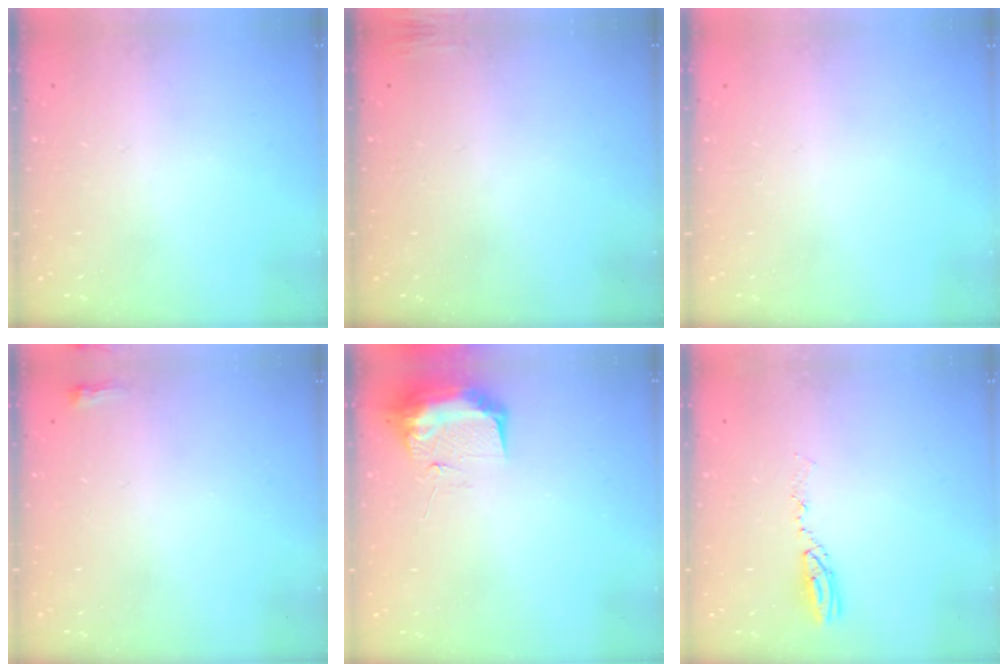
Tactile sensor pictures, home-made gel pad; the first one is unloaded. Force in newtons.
{"total": 3.1, "press": 3.0, "slide": 0.8}
{"total": 0.0}
{"total": 2.2, "press": 2.2, "slide": 0.6}
{"total": 9.4, "press": 9.4, "slide": 0.9}
{"total": 5.4, "press": 5.3, "slide": 0.6}